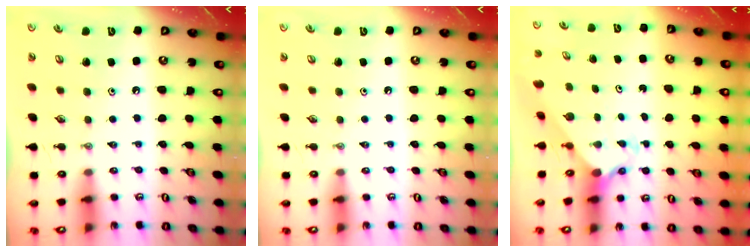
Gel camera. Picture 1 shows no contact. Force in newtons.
{"total": 0.0}
{"total": 2.1, "press": 2.1, "slide": 0.1}